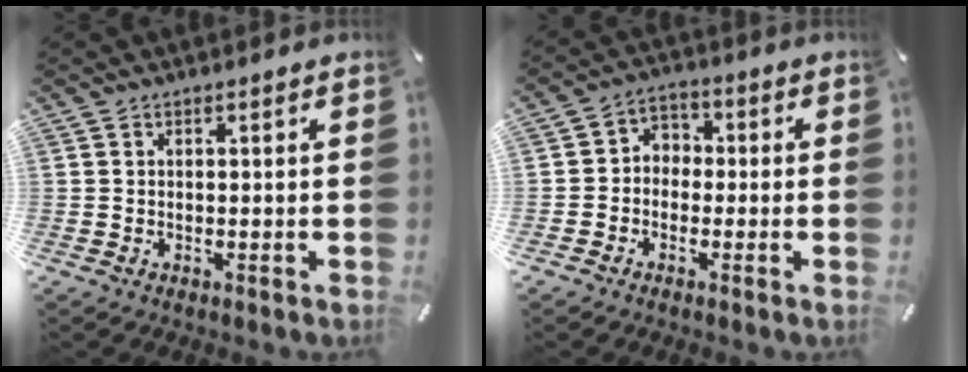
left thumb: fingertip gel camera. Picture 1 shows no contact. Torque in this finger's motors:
{"motor_torque": [-0.18, 0.05, -0.03, 0.12, -0.03]}